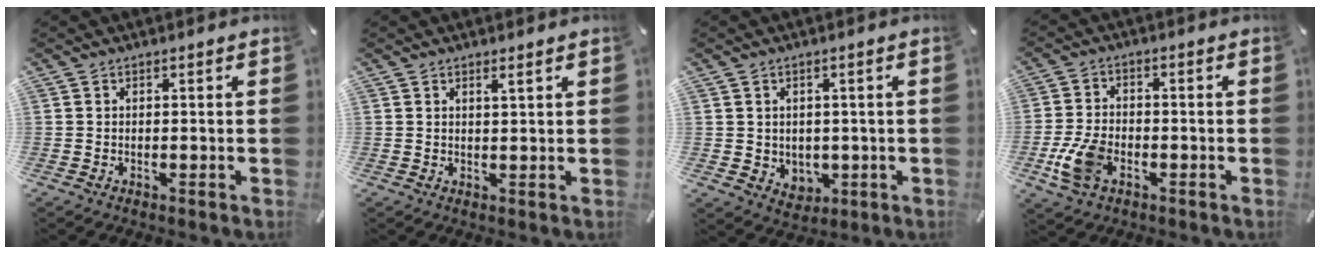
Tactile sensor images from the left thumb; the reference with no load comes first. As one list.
[{"total": 1.5, "force": [1.1, 0.1, 1.0], "torque": [-0.020, -0.002, 0.019]}, {"total": 4.0, "force": [1.2, 3.8, 0.3], "torque": [0.008, -0.008, 0.021]}, {"total": 8.3, "force": [-3.1, 5.3, 5.6], "torque": [-0.124, 0.009, -0.056]}]